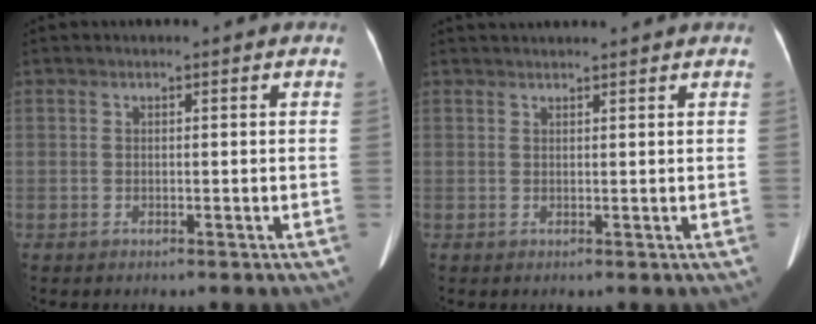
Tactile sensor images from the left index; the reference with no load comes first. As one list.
[{"total": 4.8, "force": [4.6, -0.1, 1.4], "torque": [-0.017, 0.033, 0.062]}]